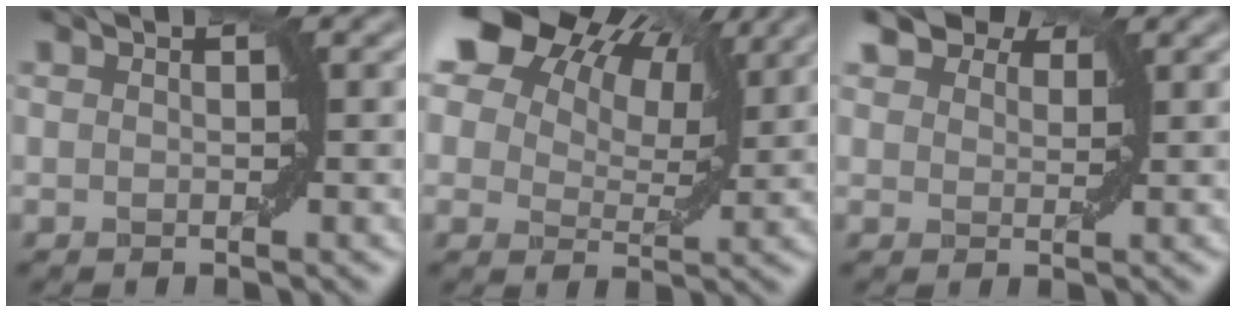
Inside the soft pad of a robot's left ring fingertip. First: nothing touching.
{"total": 15.3, "force": [8.9, 8.4, 9.2], "torque": [-0.175, 0.052, 0.130]}
{"total": 3.8, "force": [3.0, 1.9, 1.4], "torque": [-0.030, 0.006, 0.050]}